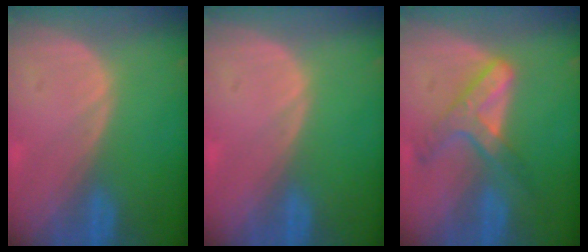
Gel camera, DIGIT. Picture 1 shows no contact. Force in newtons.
{"total": 0.0}
{"total": 6.8, "press": 5.9, "slide": 3.4}